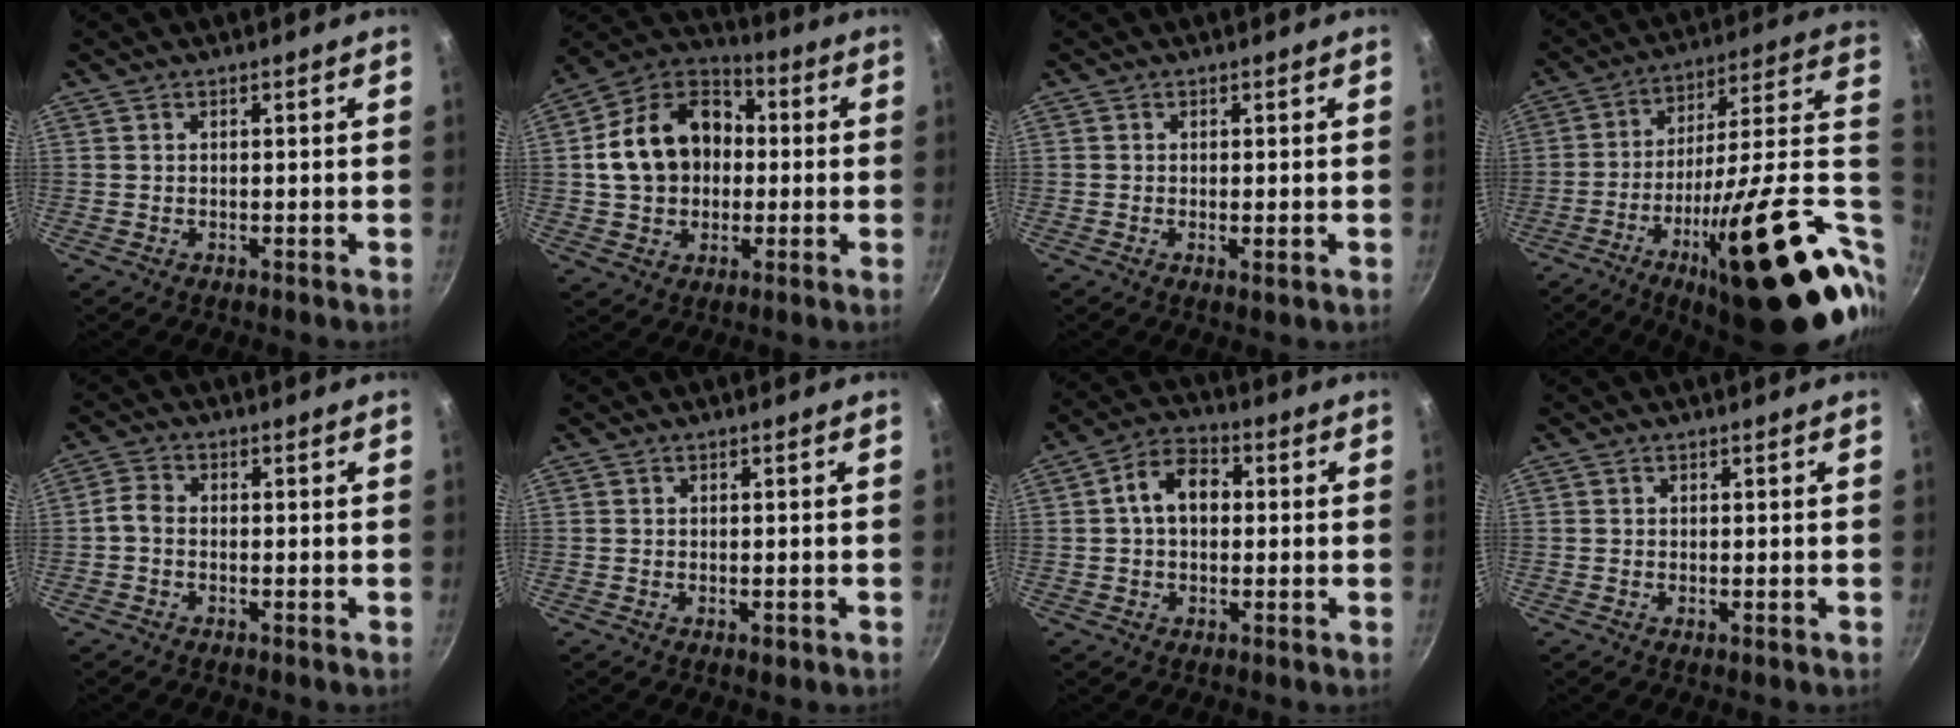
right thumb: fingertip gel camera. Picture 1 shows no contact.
{"total": 17.7, "force": [1.0, 13.9, 11.0], "torque": [-0.162, 0.041, 0.008]}
{"total": 1.3, "force": [-0.2, 0.5, 1.2], "torque": [-0.021, -0.004, -0.004]}
{"total": 33.8, "force": [-8.8, 9.1, 31.3], "torque": [-0.419, 0.025, -0.139]}
{"total": 2.4, "force": [-1.0, 1.7, 1.4], "torque": [-0.038, 0.012, -0.029]}
{"total": 1.1, "force": [-0.4, 0.7, 0.8], "torque": [-0.011, 0.001, -0.008]}
{"total": 8.4, "force": [0.9, 5.8, 5.9], "torque": [-0.074, 0.024, 0.001]}
{"total": 0.0}